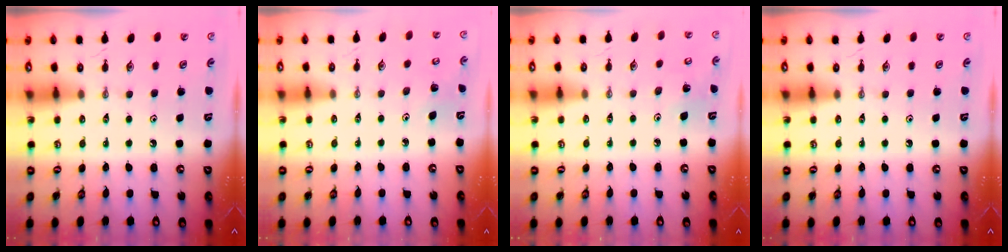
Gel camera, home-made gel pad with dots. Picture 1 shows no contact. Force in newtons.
{"total": 2.7, "press": 2.7, "slide": 0.5}
{"total": 5.4, "press": 5.2, "slide": 1.6}
{"total": 0.0}